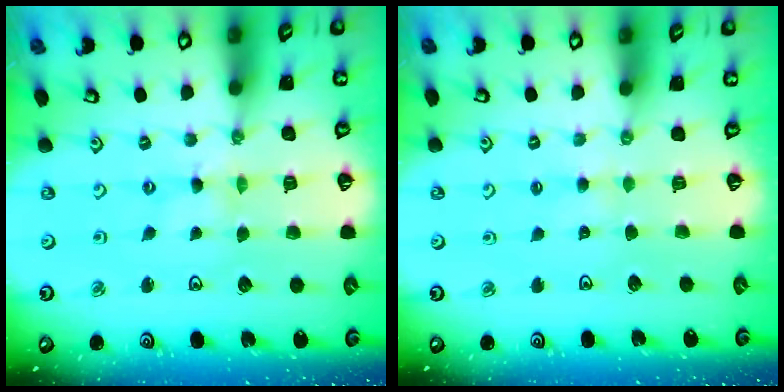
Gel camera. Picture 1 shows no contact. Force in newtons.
{"total": 1.3, "press": 1.3, "slide": 0.2}